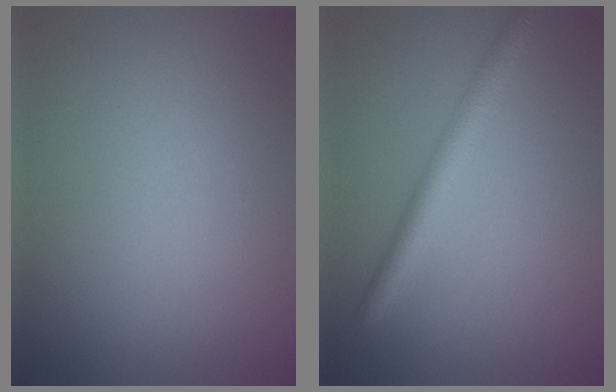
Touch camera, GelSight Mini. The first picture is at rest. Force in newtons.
{"total": 3.2, "press": 3.2, "slide": 0.2}